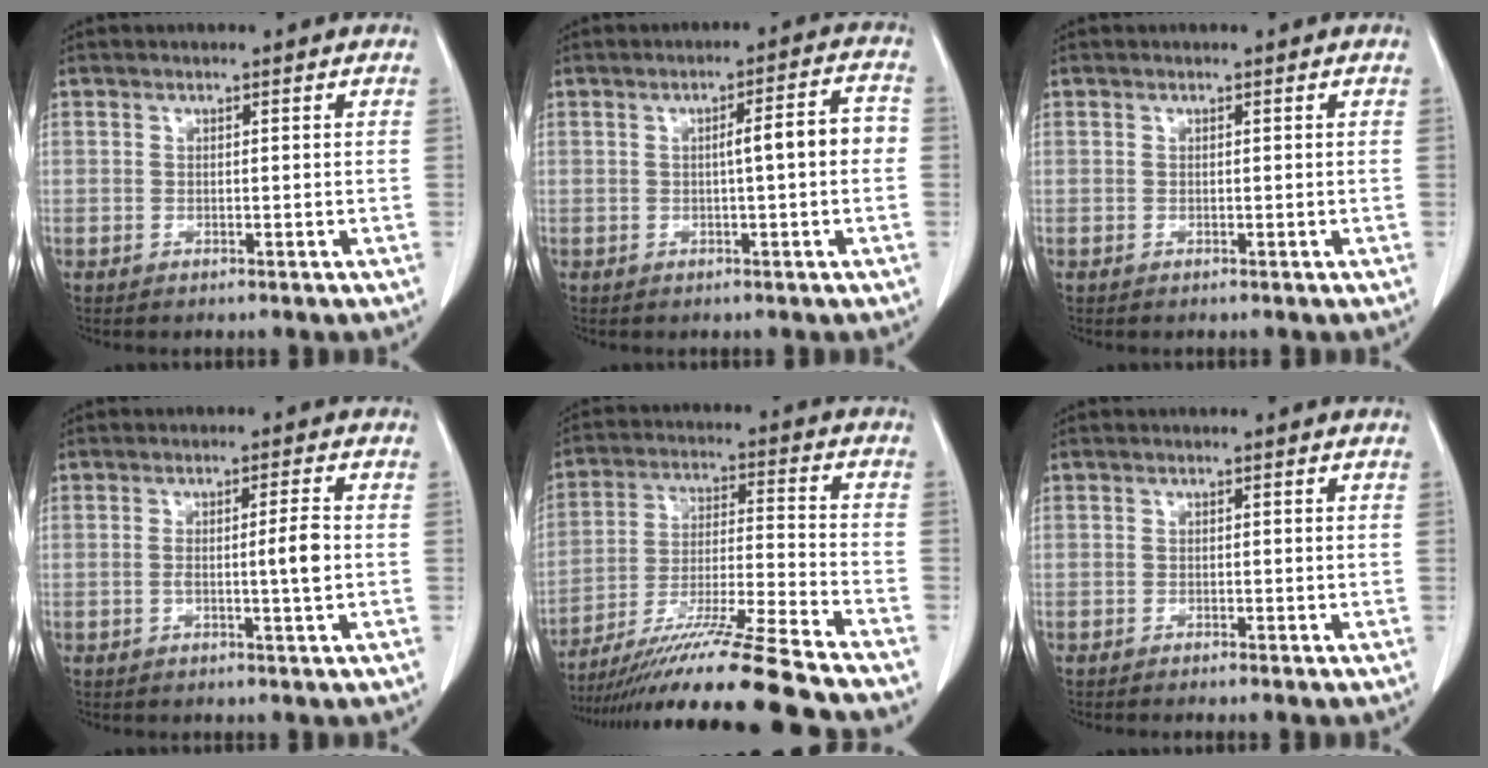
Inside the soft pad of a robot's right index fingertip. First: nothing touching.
{"total": 5.6, "force": [-0.3, 0.5, 5.6], "torque": [-0.079, 0.020, -0.005]}
{"total": 0.0}
{"total": 3.7, "force": [-0.5, -0.3, 3.7], "torque": [-0.064, 0.000, -0.007]}
{"total": 20.0, "force": [-16.6, -1.5, 11.1], "torque": [-0.188, -0.030, -0.286]}
{"total": 1.4, "force": [-1.1, -0.2, 0.7], "torque": [-0.011, 0.002, -0.015]}